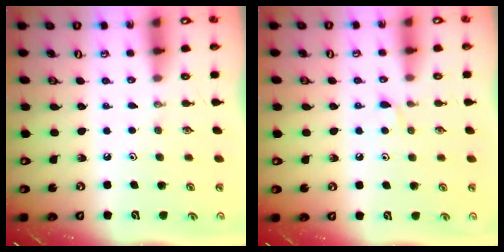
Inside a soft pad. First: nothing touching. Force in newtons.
{"total": 5.4, "press": 5.3, "slide": 0.8}